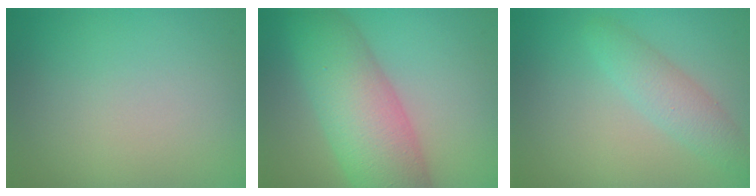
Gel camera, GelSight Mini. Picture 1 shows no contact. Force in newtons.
{"total": 8.4, "press": 8.4, "slide": 0.2}
{"total": 2.7, "press": 2.7, "slide": 0.1}